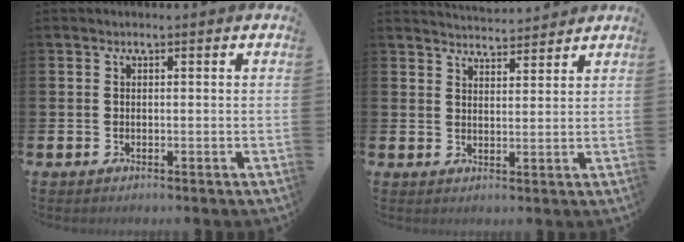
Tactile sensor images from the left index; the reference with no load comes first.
{"total": 3.9, "force": [3.8, 0.2, -0.2], "torque": [-0.003, -0.023, 0.070]}